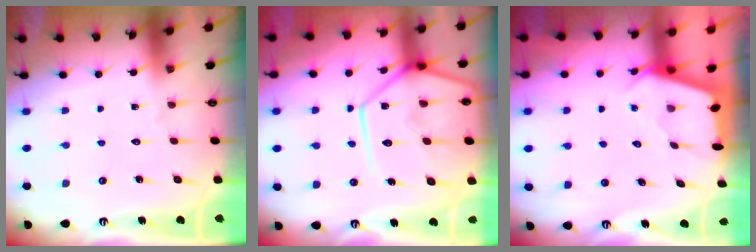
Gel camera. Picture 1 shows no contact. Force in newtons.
{"total": 18.5, "press": 18.4, "slide": 2.1}
{"total": 2.5, "press": 2.5, "slide": 0.3}